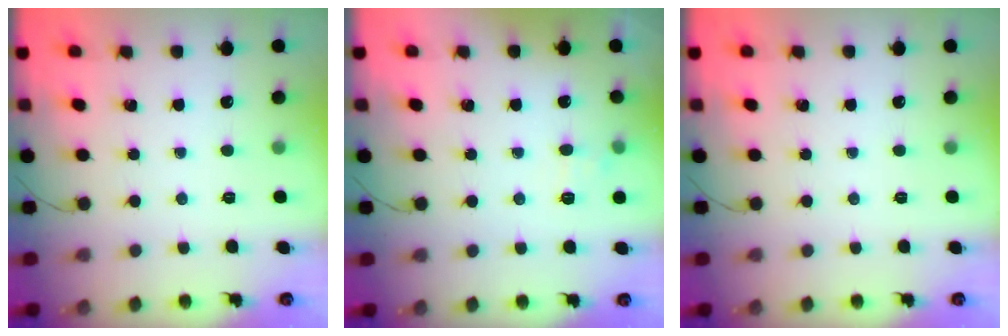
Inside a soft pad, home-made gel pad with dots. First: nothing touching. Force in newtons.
{"total": 6.2, "press": 5.9, "slide": 1.8}
{"total": 0.0}